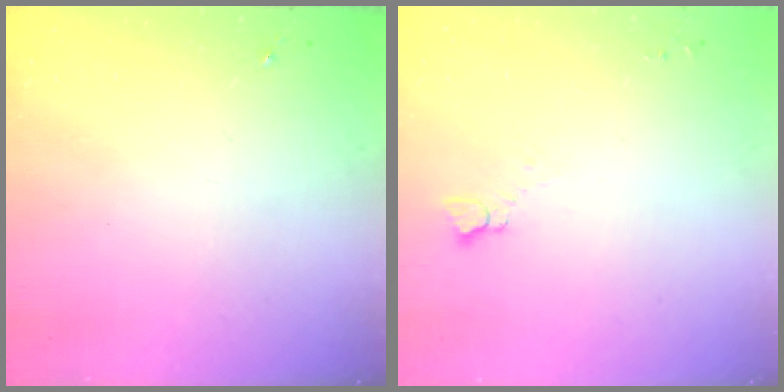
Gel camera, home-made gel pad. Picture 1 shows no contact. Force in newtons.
{"total": 2.5, "press": 2.5, "slide": 0.2}